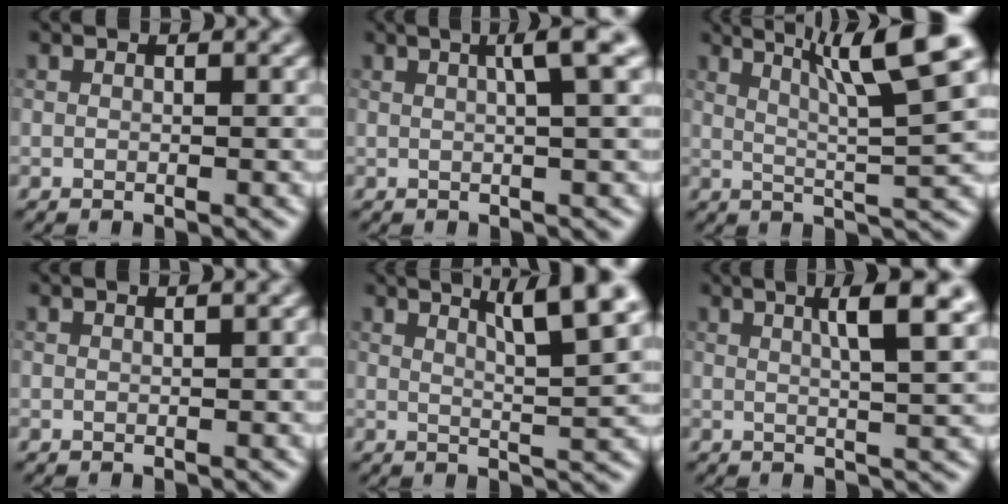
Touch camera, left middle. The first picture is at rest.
{"total": 3.7, "force": [1.1, 0.5, 3.5], "torque": [-0.044, 0.012, 0.015]}
{"total": 8.7, "force": [4.4, 1.0, 7.4], "torque": [-0.102, 0.018, 0.072]}
{"total": 0.7, "force": [0.3, 0.1, 0.6], "torque": [-0.008, 0.005, 0.001]}
{"total": 6.1, "force": [3.3, 0.9, 5.0], "torque": [-0.061, 0.009, 0.053]}
{"total": 5.5, "force": [2.1, 1.1, 5.0], "torque": [-0.059, 0.009, 0.028]}